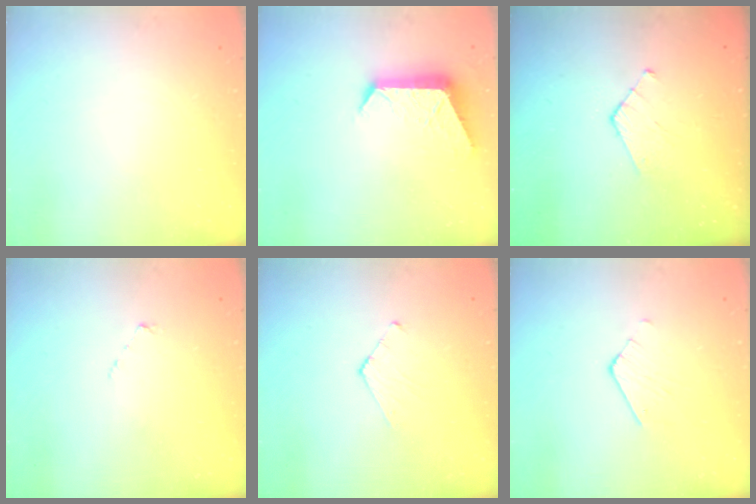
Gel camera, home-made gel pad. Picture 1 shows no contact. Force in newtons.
{"total": 9.3, "press": 9.3, "slide": 0.3}
{"total": 2.8, "press": 2.8, "slide": 0.3}
{"total": 3.7, "press": 3.7, "slide": 0.3}
{"total": 3.6, "press": 3.6, "slide": 0.3}
{"total": 2.6, "press": 2.6, "slide": 0.2}